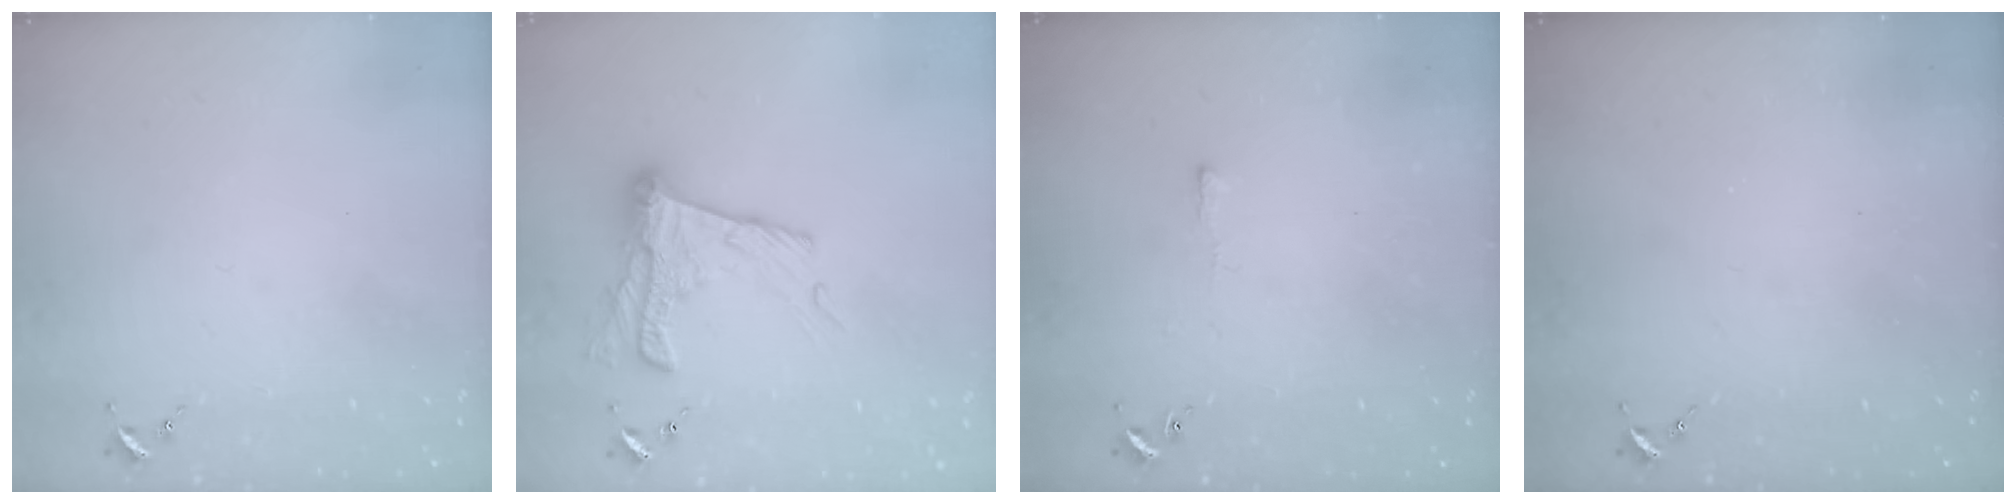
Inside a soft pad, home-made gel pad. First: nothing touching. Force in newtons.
{"total": 15.8, "press": 15.8, "slide": 1.0}
{"total": 2.4, "press": 2.4, "slide": 0.5}
{"total": 0.0}